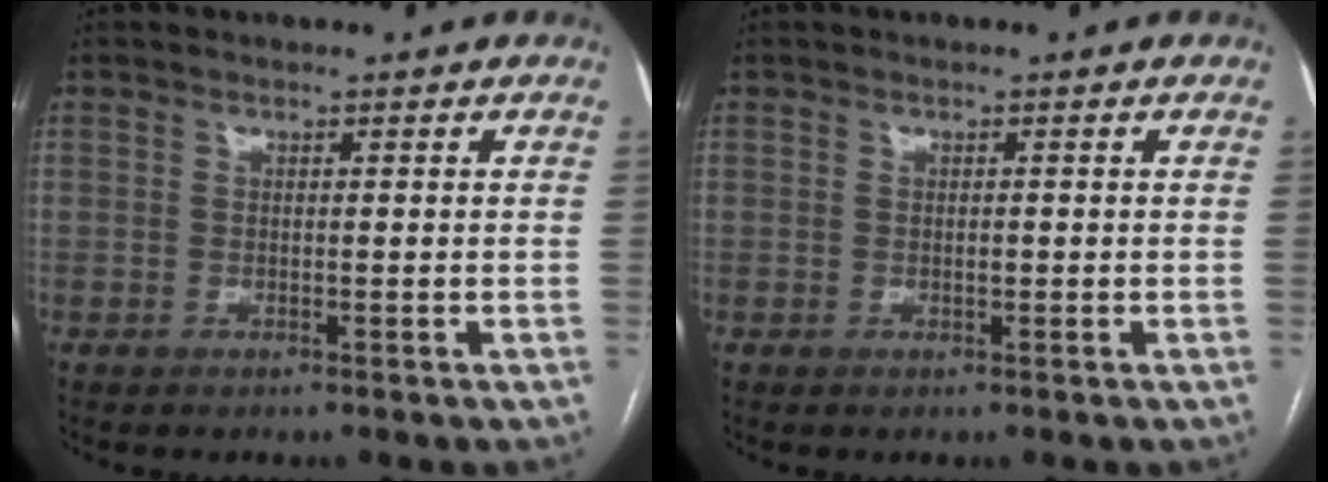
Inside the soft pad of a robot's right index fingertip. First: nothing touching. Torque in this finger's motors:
{"motor_torque": [0.31, 0.04, 0.02, 0.01]}